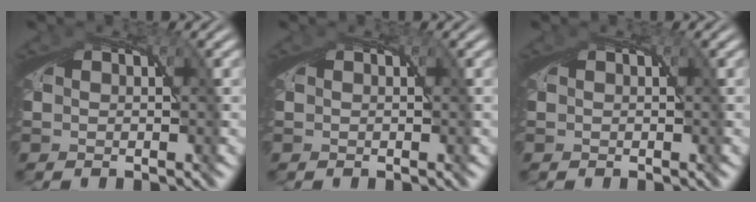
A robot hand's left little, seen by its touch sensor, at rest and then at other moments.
{"total": 0.0}
{"total": 0.0}